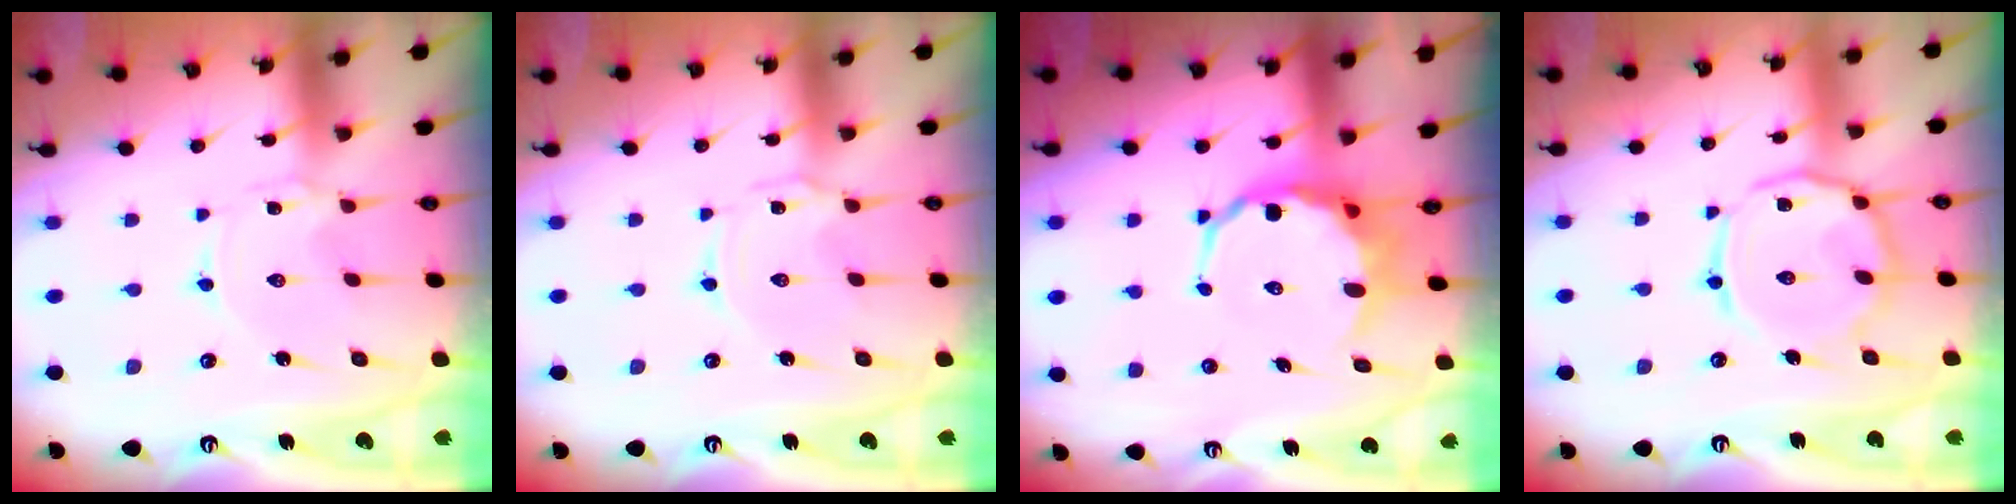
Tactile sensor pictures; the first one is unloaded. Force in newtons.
{"total": 0.6, "press": 0.5, "slide": 0.4}
{"total": 8.1, "press": 7.8, "slide": 2.0}
{"total": 13.7, "press": 13.7, "slide": 1.1}